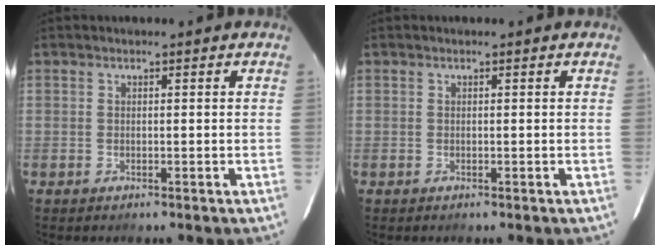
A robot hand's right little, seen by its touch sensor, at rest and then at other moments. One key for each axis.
{"total": 0.0}